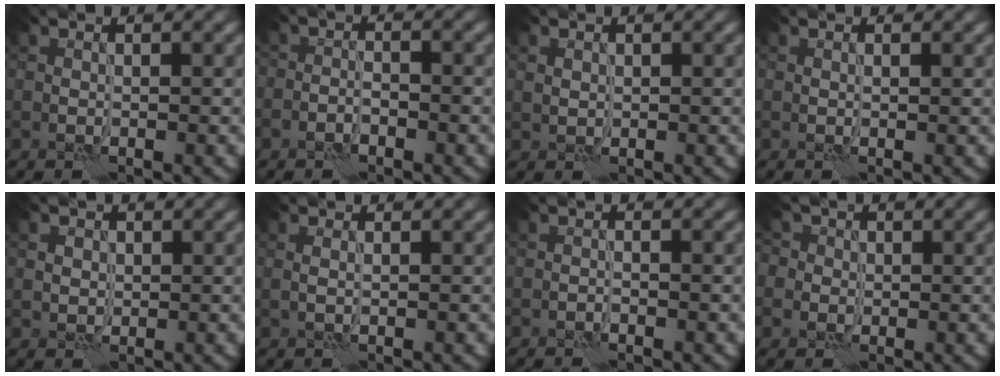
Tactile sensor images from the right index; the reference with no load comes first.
{"total": 1.7, "force": [-1.2, 0.8, 0.8], "torque": [0.006, 0.007, -0.028]}
{"total": 0.6, "force": [0.3, 0.6, 0.1], "torque": [-0.007, 0.000, 0.008]}
{"total": 0.0}
{"total": 1.7, "force": [0.6, 1.4, 0.6], "torque": [-0.020, -0.002, 0.015]}
{"total": 0.6, "force": [0.1, 0.2, 0.5], "torque": [-0.012, -0.005, 0.003]}
{"total": 0.7, "force": [-0.6, 0.0, 0.2], "torque": [-0.003, 0.002, -0.011]}
{"total": 4.5, "force": [1.5, 3.9, 1.6], "torque": [-0.030, 0.028, -0.005]}